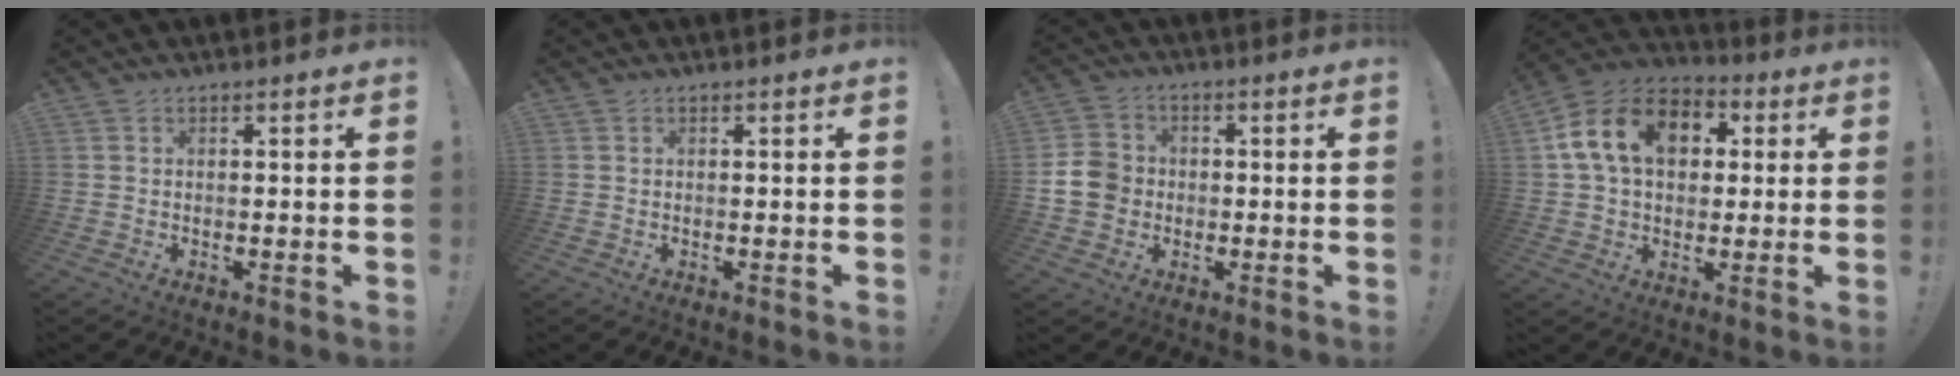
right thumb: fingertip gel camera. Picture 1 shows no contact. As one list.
[{"total": 0.0}, {"total": 9.0, "force": [-0.7, 8.0, 4.0], "torque": [-0.072, 0.013, -0.008]}, {"total": 16.4, "force": [4.5, 11.7, 10.6], "torque": [-0.177, 0.010, 0.085]}]